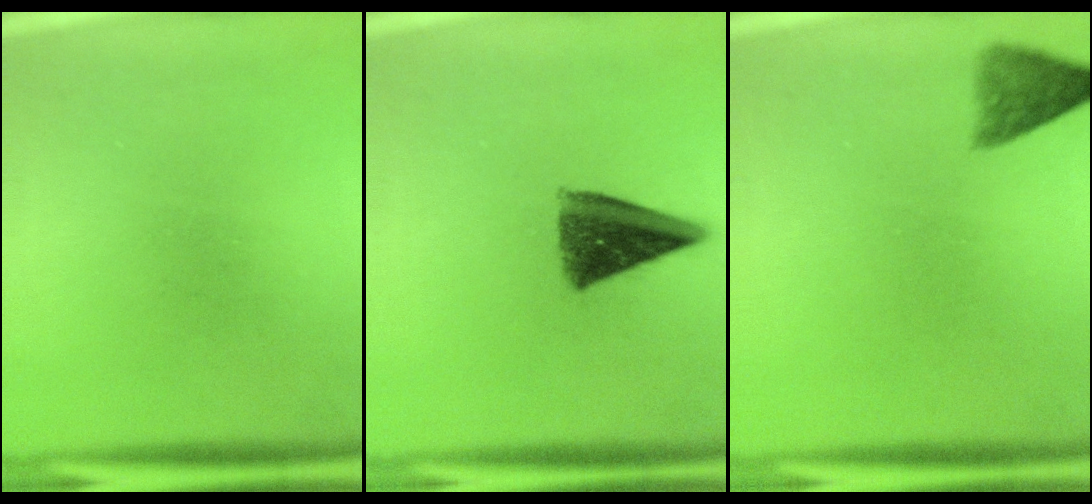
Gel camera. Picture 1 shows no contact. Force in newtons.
{"total": 9.5}
{"total": 3.6}